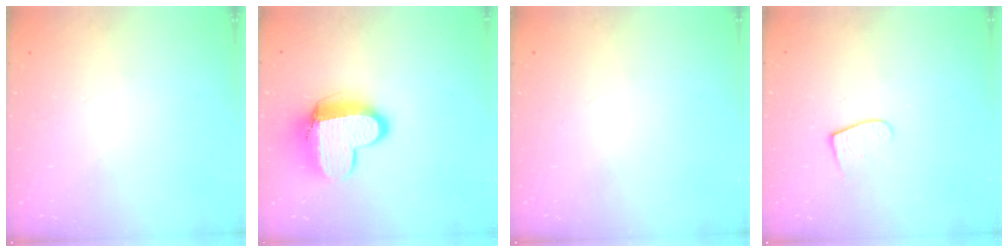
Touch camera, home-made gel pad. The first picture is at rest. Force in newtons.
{"total": 12.5, "press": 12.5, "slide": 1.0}
{"total": 0.0}
{"total": 5.8, "press": 5.8, "slide": 0.7}